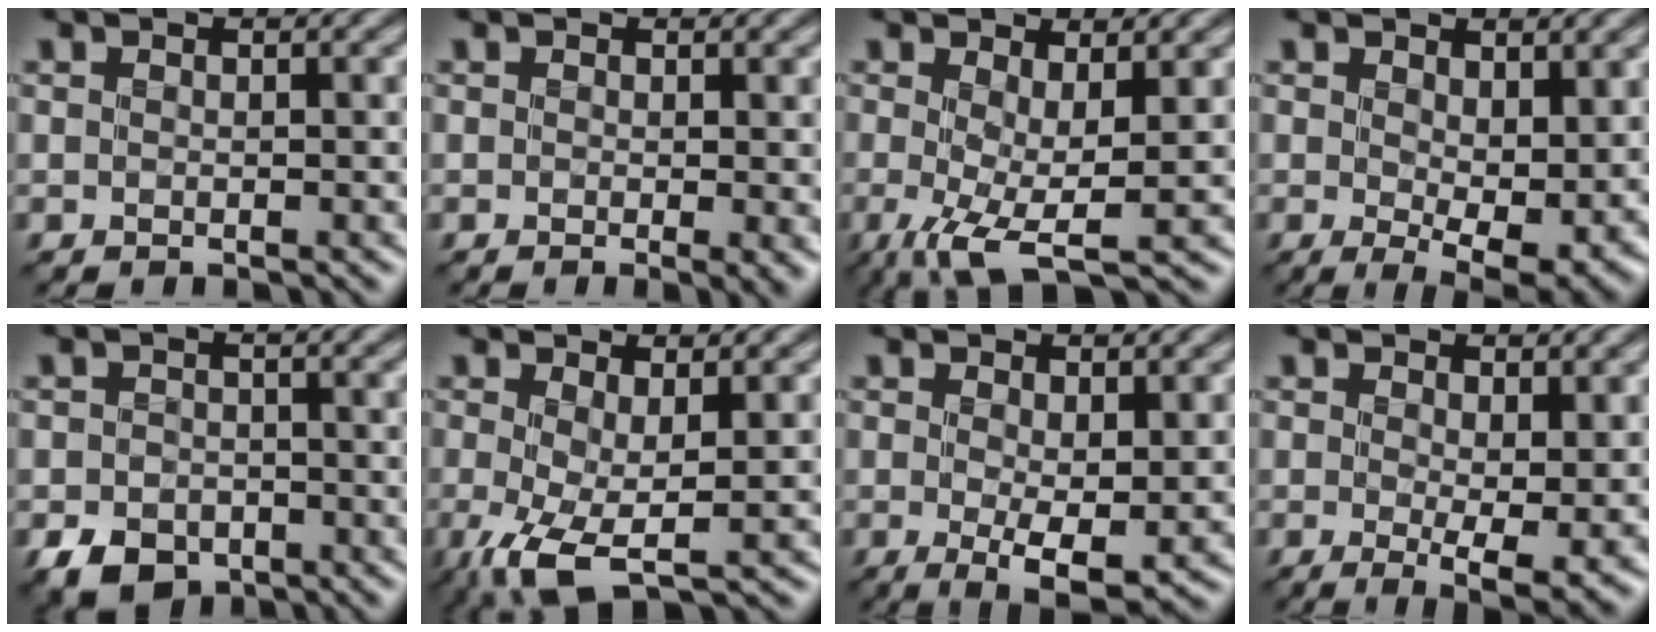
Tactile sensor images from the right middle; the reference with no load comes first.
{"total": 1.6, "force": [0.3, 0.2, 1.6], "torque": [-0.019, -0.006, 0.004]}
{"total": 5.2, "force": [-0.5, 1.5, 4.9], "torque": [-0.094, -0.010, -0.011]}
{"total": 5.9, "force": [0.9, 2.5, 5.3], "torque": [-0.087, -0.014, 0.021]}
{"total": 3.7, "force": [-2.2, 2.5, 1.6], "torque": [-0.026, -0.009, -0.044]}
{"total": 4.6, "force": [-0.7, 1.5, 4.3], "torque": [-0.094, -0.010, -0.015]}
{"total": 3.8, "force": [0.2, 1.0, 3.6], "torque": [-0.060, -0.012, 0.006]}
{"total": 5.1, "force": [0.5, 1.4, 4.9], "torque": [-0.073, -0.019, 0.013]}